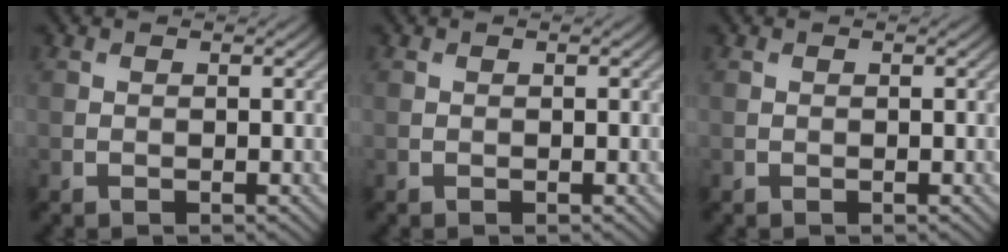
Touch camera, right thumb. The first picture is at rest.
{"total": 0.0}
{"total": 0.0}